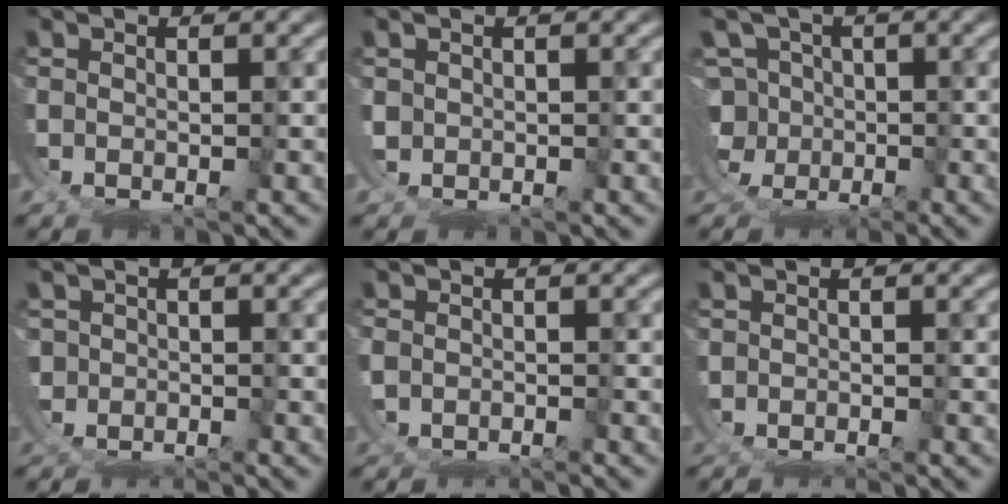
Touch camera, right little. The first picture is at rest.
{"total": 1.6, "force": [0.8, -0.4, -1.3], "torque": [0.011, -0.009, 0.020]}
{"total": 7.9, "force": [-0.1, 7.7, 1.7], "torque": [-0.057, -0.031, -0.004]}
{"total": 1.9, "force": [-1.4, 1.1, -0.8], "torque": [-0.014, -0.025, -0.011]}
{"total": 1.6, "force": [-1.4, 0.5, -0.5], "torque": [-0.011, -0.008, -0.018]}
{"total": 1.5, "force": [-1.5, 0.1, -0.2], "torque": [-0.002, -0.001, -0.021]}